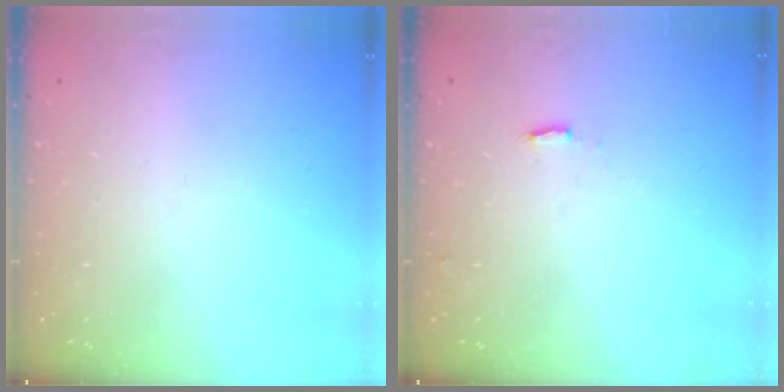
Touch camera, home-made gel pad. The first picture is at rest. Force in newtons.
{"total": 2.1, "press": 2.0, "slide": 0.4}